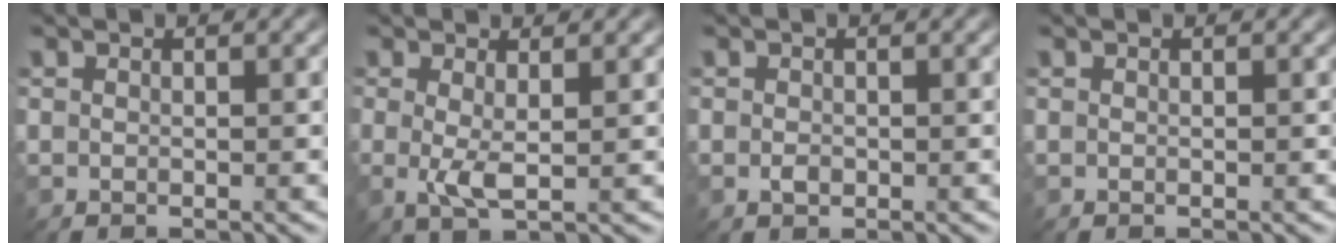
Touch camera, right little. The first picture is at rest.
{"total": 2.4, "force": [0.2, 0.4, 2.4], "torque": [-0.050, -0.007, 0.005]}
{"total": 0.8, "force": [-0.2, 0.6, 0.5], "torque": [-0.009, -0.001, -0.004]}
{"total": 0.0}